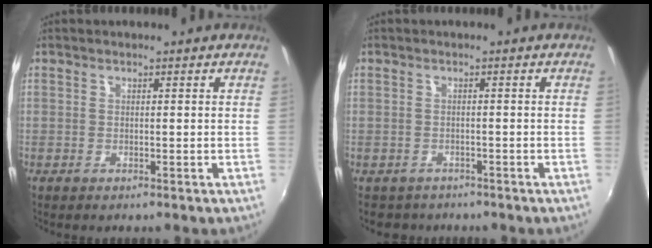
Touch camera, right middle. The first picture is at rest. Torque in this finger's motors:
{"motor_torque": [0.24, -0.28, -0.02, 0.00]}